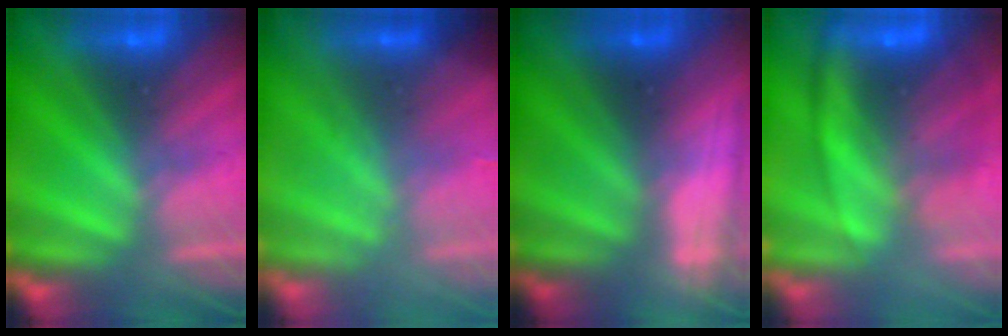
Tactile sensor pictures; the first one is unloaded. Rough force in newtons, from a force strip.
{"total": 2.7}
{"total": 2.8}
{"total": 9.1}